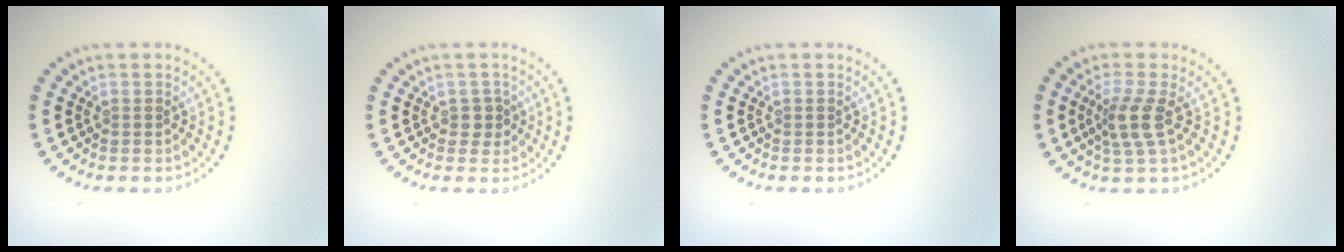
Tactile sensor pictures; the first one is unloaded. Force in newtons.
{"total": 1.5, "press": 1.2, "slide": 0.8}
{"total": 0.0}
{"total": 2.9, "press": 2.3, "slide": 1.8}